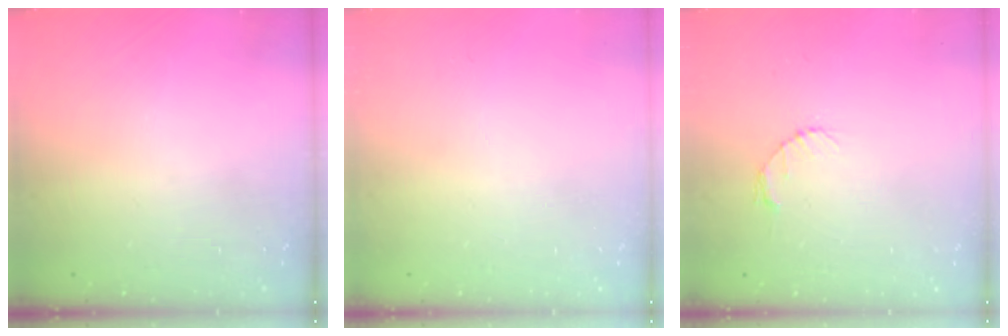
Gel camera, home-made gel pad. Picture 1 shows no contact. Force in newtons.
{"total": 0.0}
{"total": 2.7, "press": 2.7, "slide": 0.4}